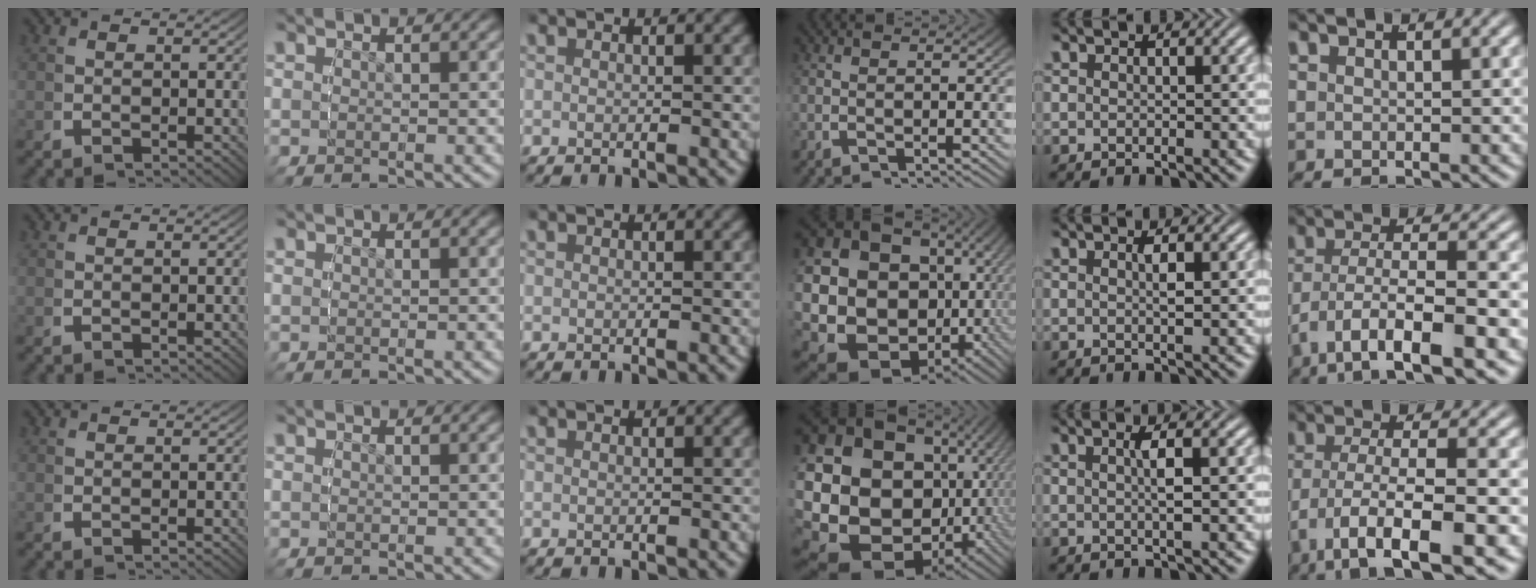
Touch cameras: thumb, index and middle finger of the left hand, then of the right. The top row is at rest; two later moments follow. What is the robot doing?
{"motion": "grasp_and_lifting", "object": "sponge"}